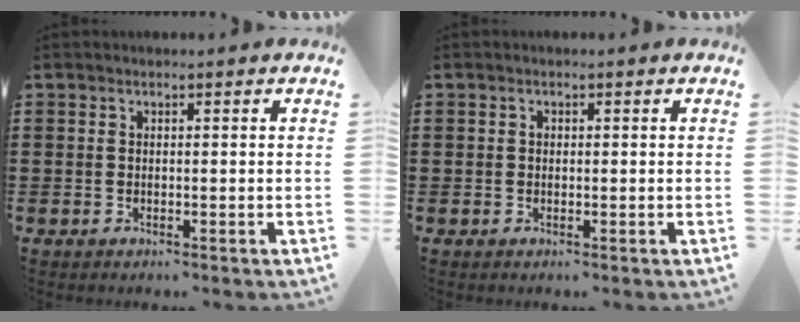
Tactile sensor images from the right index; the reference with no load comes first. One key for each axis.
{"total": 0.6, "fx": 0.1, "fy": 0.5, "fz": 0.3, "tx": -0.008, "ty": 0.002, "tz": 0.002}